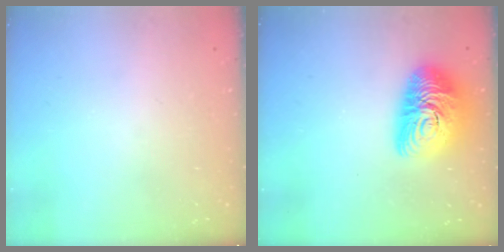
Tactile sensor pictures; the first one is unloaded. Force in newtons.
{"total": 14.6, "press": 14.6, "slide": 1.0}